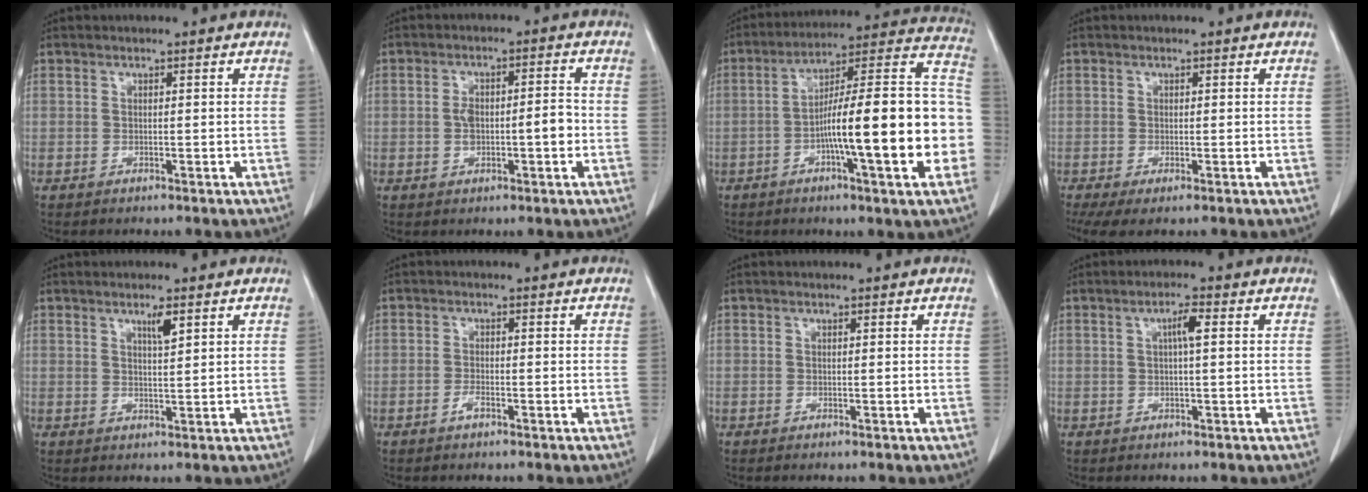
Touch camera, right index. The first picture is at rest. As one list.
[{"total": 7.5, "force": [-0.7, 2.1, 7.2], "torque": [-0.131, 0.016, -0.007]}, {"total": 23.1, "force": [-4.8, 2.3, 22.5], "torque": [-0.258, 0.027, -0.072]}, {"total": 4.2, "force": [-2.6, 1.2, 3.1], "torque": [-0.056, -0.013, -0.045]}, {"total": 2.4, "force": [1.4, 0.2, 1.9], "torque": [-0.036, -0.003, 0.025]}, {"total": 1.4, "force": [-1.0, 0.3, 1.0], "torque": [-0.019, 0.001, -0.018]}, {"total": 0.0}, {"total": 2.6, "force": [0.6, 0.2, 2.5], "torque": [-0.044, 0.005, 0.009]}]